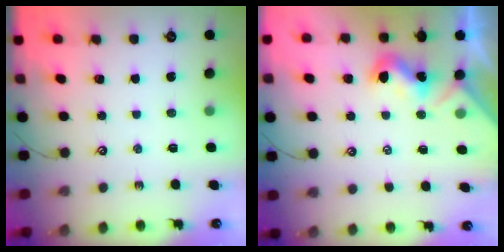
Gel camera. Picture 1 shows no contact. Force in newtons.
{"total": 1.3, "press": 1.2, "slide": 0.3}